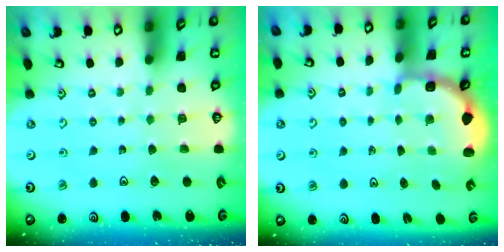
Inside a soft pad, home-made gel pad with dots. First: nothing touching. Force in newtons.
{"total": 2.8, "press": 2.5, "slide": 1.4}